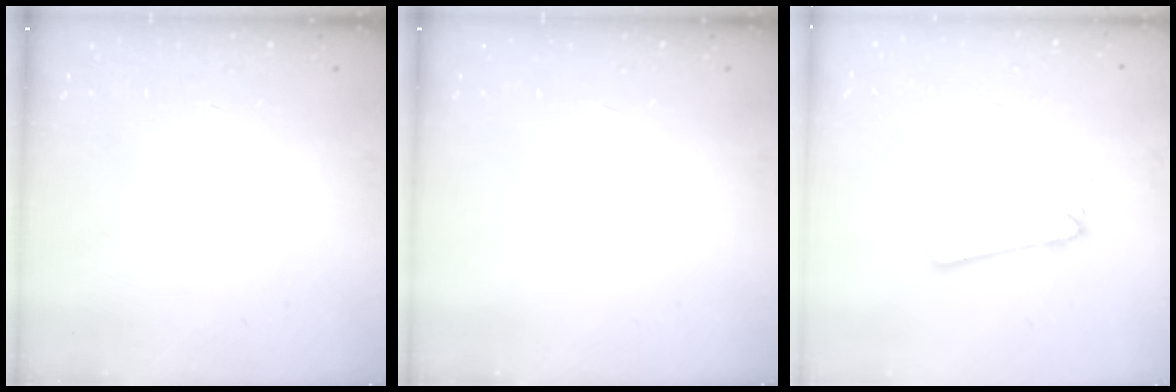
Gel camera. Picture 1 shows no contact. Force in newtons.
{"total": 0.0}
{"total": 2.5, "press": 2.5, "slide": 0.1}